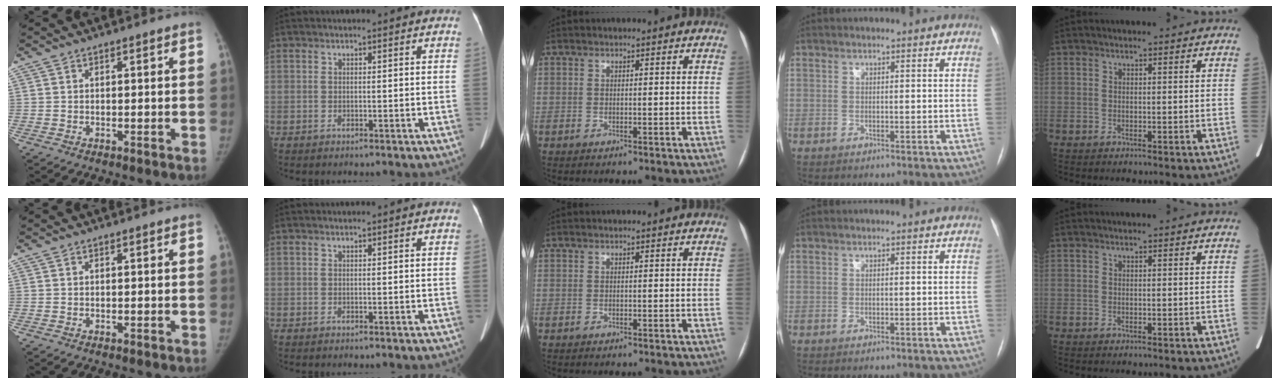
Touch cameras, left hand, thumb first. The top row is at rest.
{"index": {"total": 1.0, "force": [0.9, 0.0, 0.4], "torque": [-0.009, 0.002, 0.011]}}